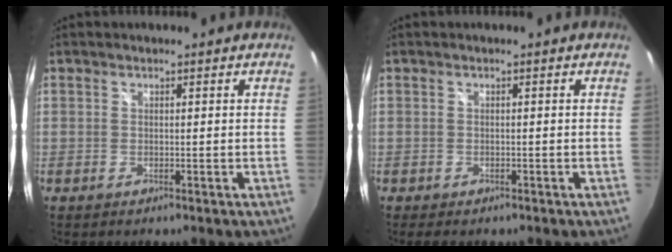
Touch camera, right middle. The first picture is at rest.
{"total": 2.1, "force": [-1.6, 1.1, 1.0], "torque": [-0.021, -0.010, -0.021]}